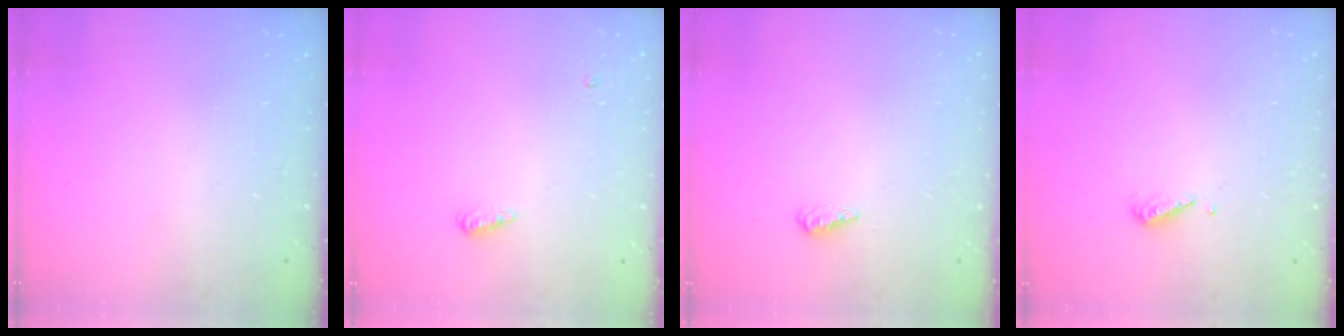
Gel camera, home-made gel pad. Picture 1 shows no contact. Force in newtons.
{"total": 4.2, "press": 4.1, "slide": 0.8}
{"total": 6.1, "press": 6.0, "slide": 1.0}
{"total": 3.9, "press": 3.9, "slide": 0.4}